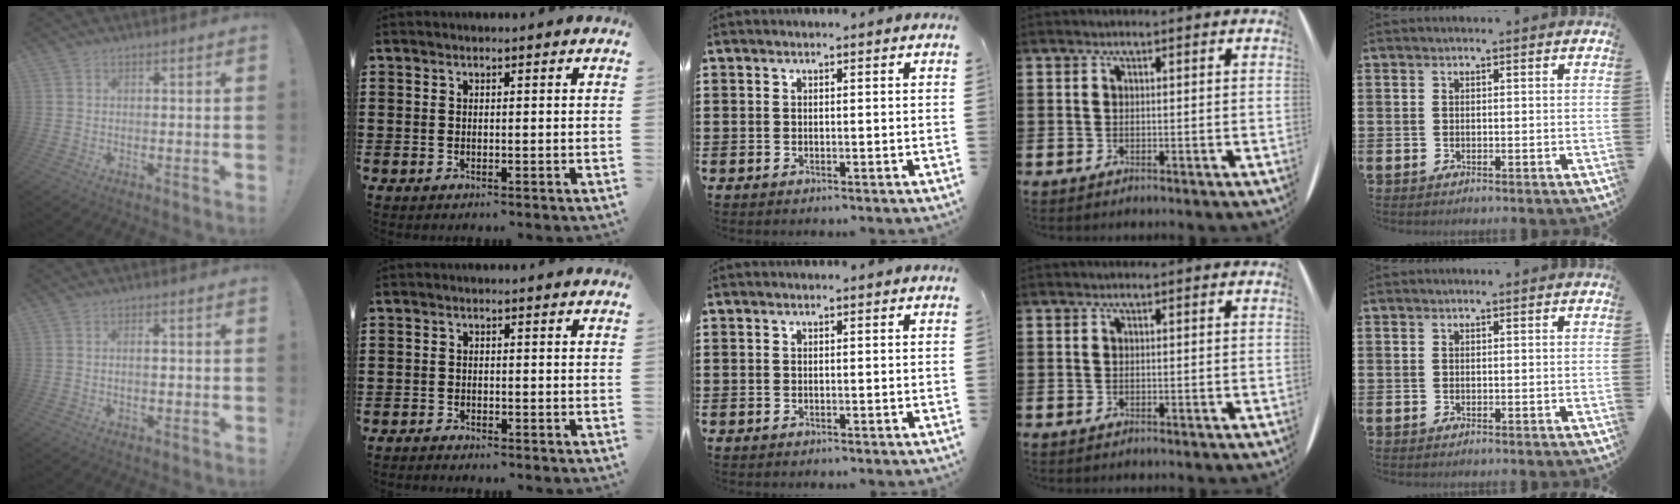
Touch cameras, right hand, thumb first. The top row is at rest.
{"thumb": {"total": 1.7, "force": [-0.1, 0.8, 1.6], "torque": [-0.016, -0.001, -0.006]}, "index": {"total": 1.1, "force": [-1.1, 0.1, 0.0], "torque": [-0.004, 0.000, -0.024]}}